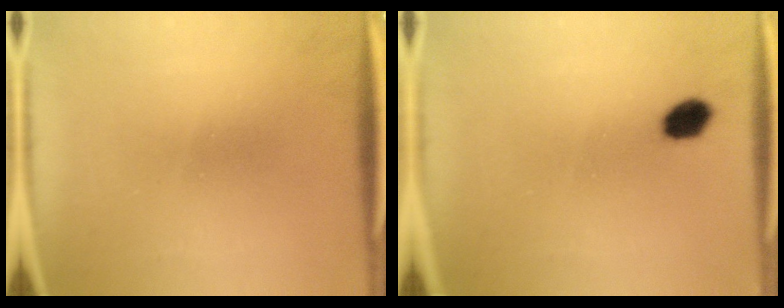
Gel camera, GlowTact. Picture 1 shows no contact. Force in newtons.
{"total": 4.4}